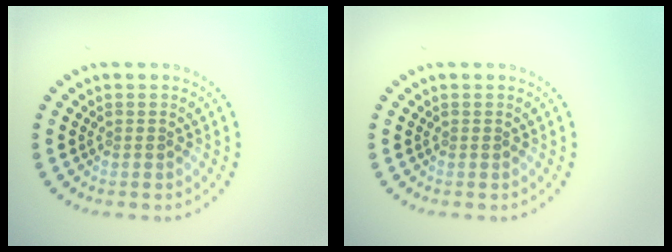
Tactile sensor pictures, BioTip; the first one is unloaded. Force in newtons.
{"total": 0.0}